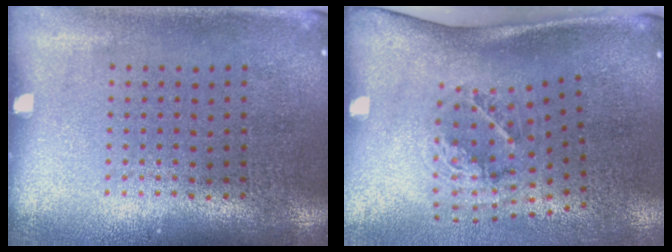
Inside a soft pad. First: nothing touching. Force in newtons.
{"total": 2.1, "press": 1.2, "slide": 1.7}